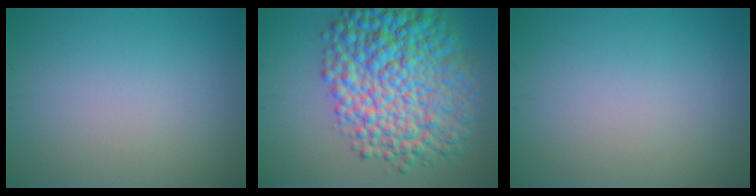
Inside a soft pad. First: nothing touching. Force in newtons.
{"total": 12.6, "press": 12.6, "slide": 0.2}
{"total": 0.0}